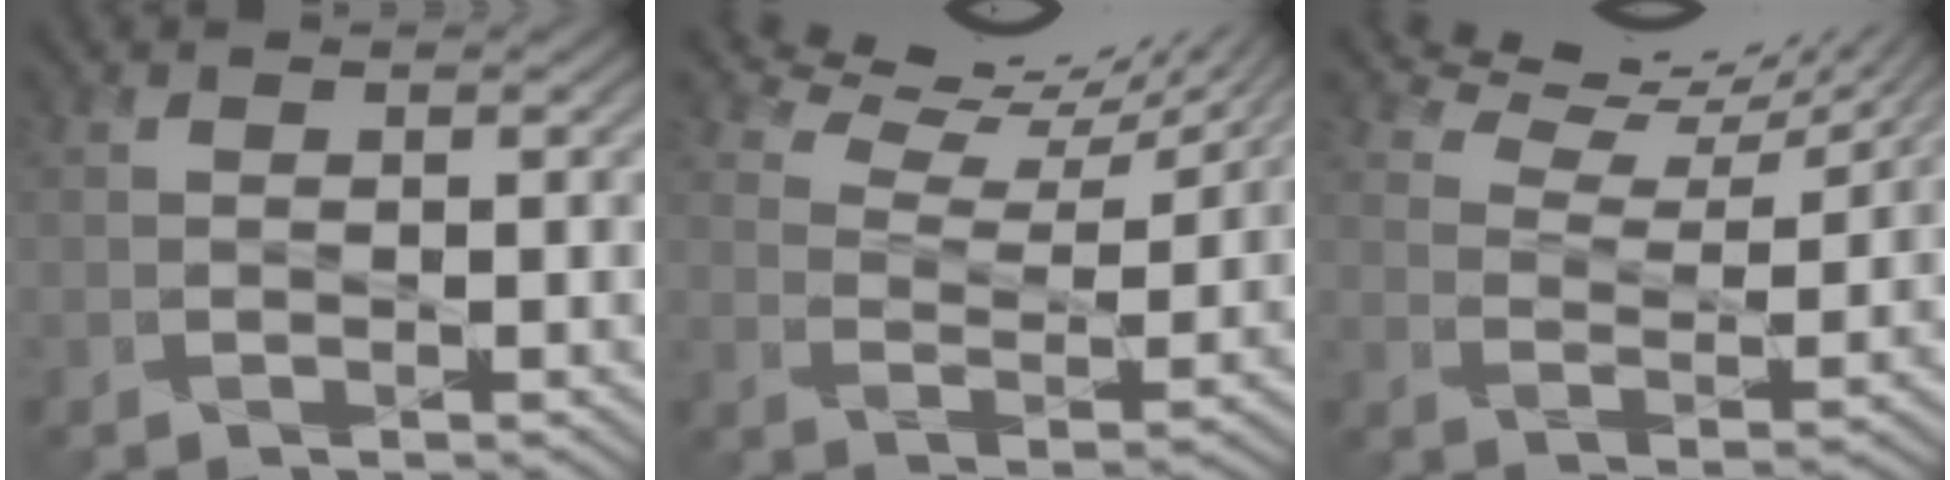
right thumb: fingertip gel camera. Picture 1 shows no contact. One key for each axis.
{"total": 10.3, "fx": 9.4, "fy": 2.2, "fz": 3.6, "tx": -0.080, "ty": -0.005, "tz": 0.142}
{"total": 9.4, "fx": 8.6, "fy": 1.9, "fz": 3.1, "tx": -0.067, "ty": -0.006, "tz": 0.134}